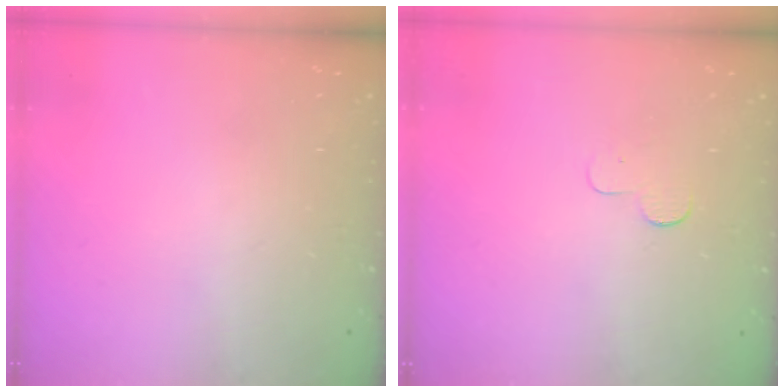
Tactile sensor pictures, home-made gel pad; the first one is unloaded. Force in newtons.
{"total": 2.9, "press": 2.9, "slide": 0.3}